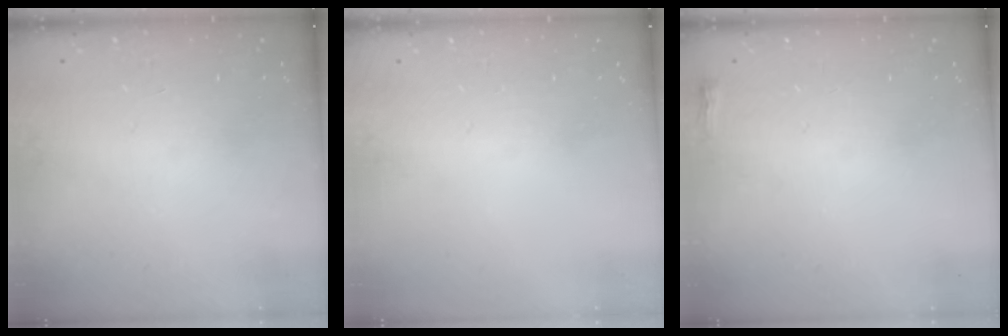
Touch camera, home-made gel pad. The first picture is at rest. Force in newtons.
{"total": 0.0}
{"total": 2.2, "press": 2.2, "slide": 0.6}